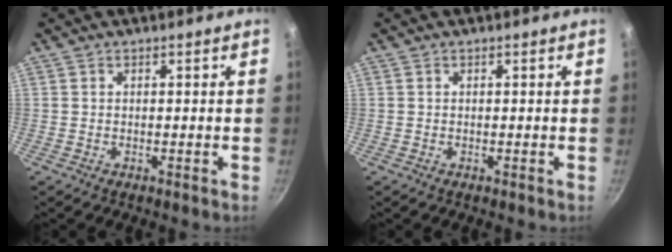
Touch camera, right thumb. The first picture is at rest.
{"total": 0.0}